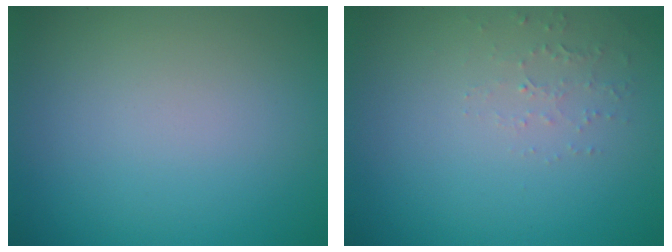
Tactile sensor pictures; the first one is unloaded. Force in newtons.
{"total": 1.3, "press": 1.3, "slide": 0.4}